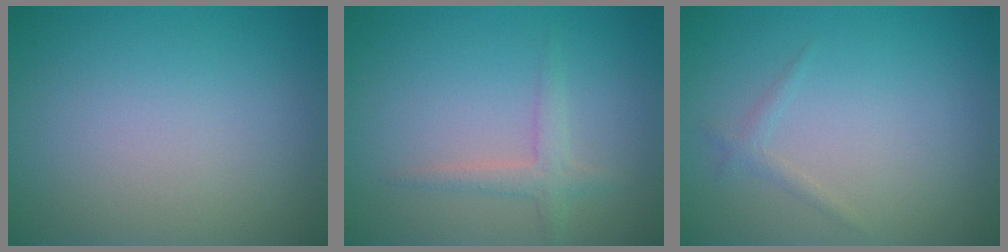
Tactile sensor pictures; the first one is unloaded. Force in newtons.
{"total": 1.9, "press": 1.9, "slide": 0.1}
{"total": 0.9, "press": 0.9, "slide": 0.1}